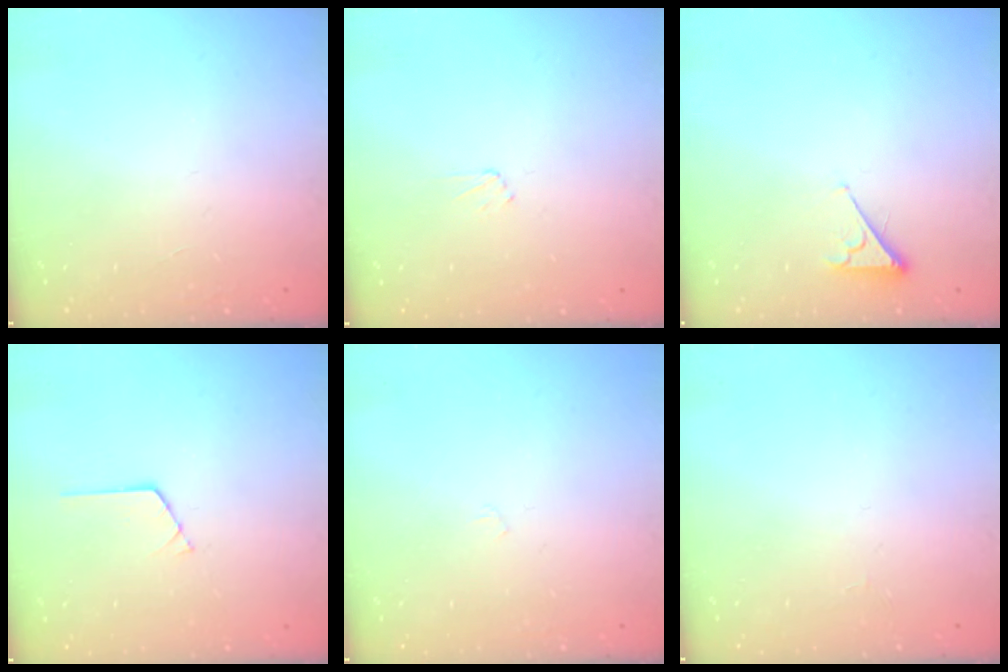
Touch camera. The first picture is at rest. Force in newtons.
{"total": 3.3, "press": 3.3, "slide": 0.4}
{"total": 3.0, "press": 2.9, "slide": 0.4}
{"total": 0.7, "press": 0.7, "slide": 0.1}
{"total": 2.8, "press": 2.8, "slide": 0.5}
{"total": 1.6, "press": 1.6, "slide": 0.2}